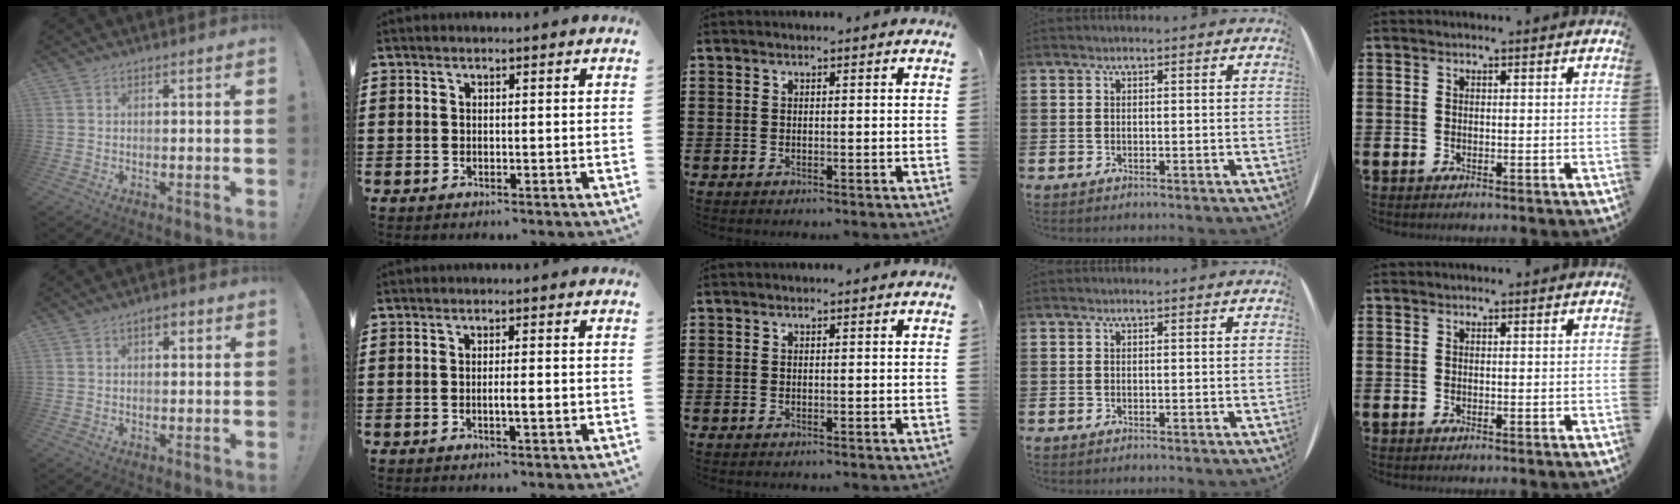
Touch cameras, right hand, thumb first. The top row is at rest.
{"thumb": {"total": 2.8, "force": [1.2, 1.4, 2.0], "torque": [-0.023, -0.001, 0.017]}, "index": {"total": 2.7, "force": [-0.6, 0.2, 2.6], "torque": [-0.043, -0.003, -0.011]}}